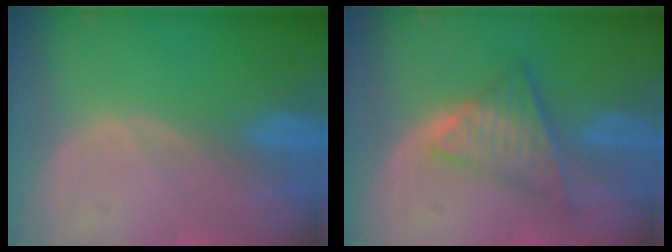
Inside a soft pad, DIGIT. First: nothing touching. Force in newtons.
{"total": 7.4, "press": 6.2, "slide": 3.9}